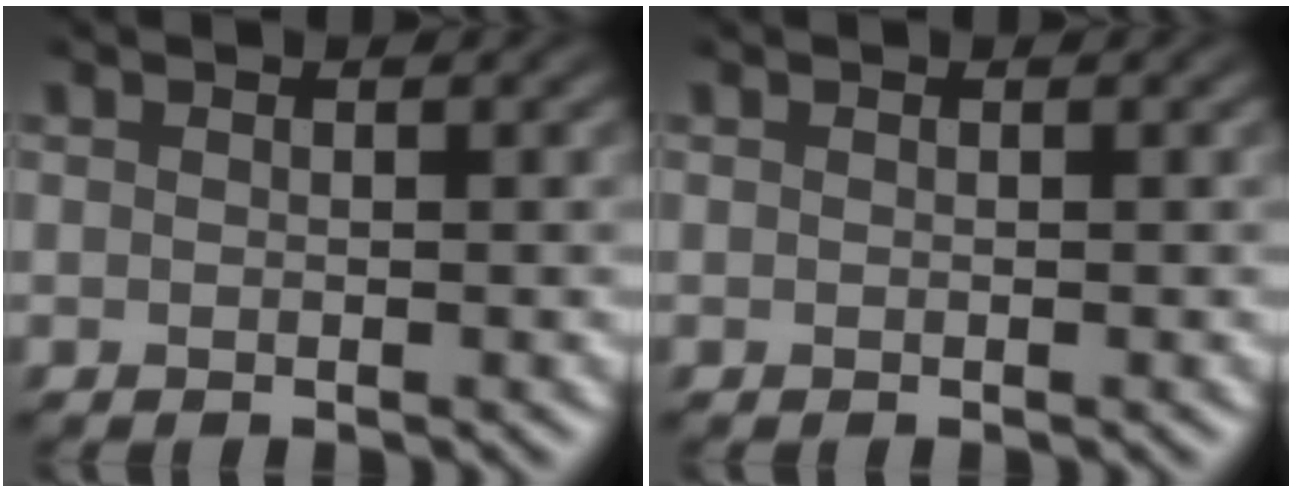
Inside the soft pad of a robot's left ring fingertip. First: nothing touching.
{"total": 0.0}